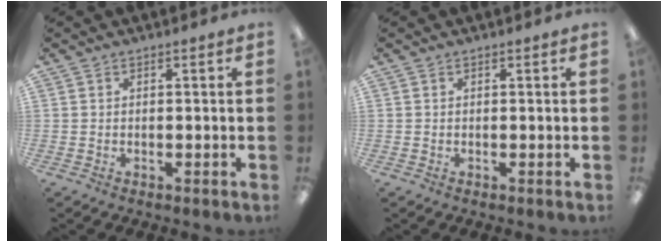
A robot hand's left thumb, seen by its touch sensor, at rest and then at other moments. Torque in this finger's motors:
{"motor_torque": [-0.02, 0.00, -0.02, 0.02, 0.00]}